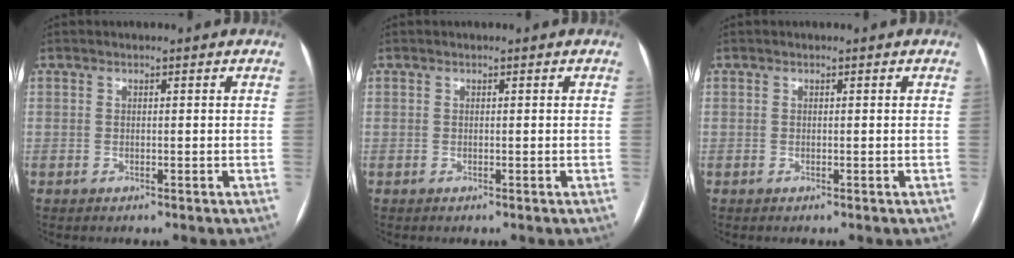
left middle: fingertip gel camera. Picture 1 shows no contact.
{"total": 0.0}
{"total": 0.0}